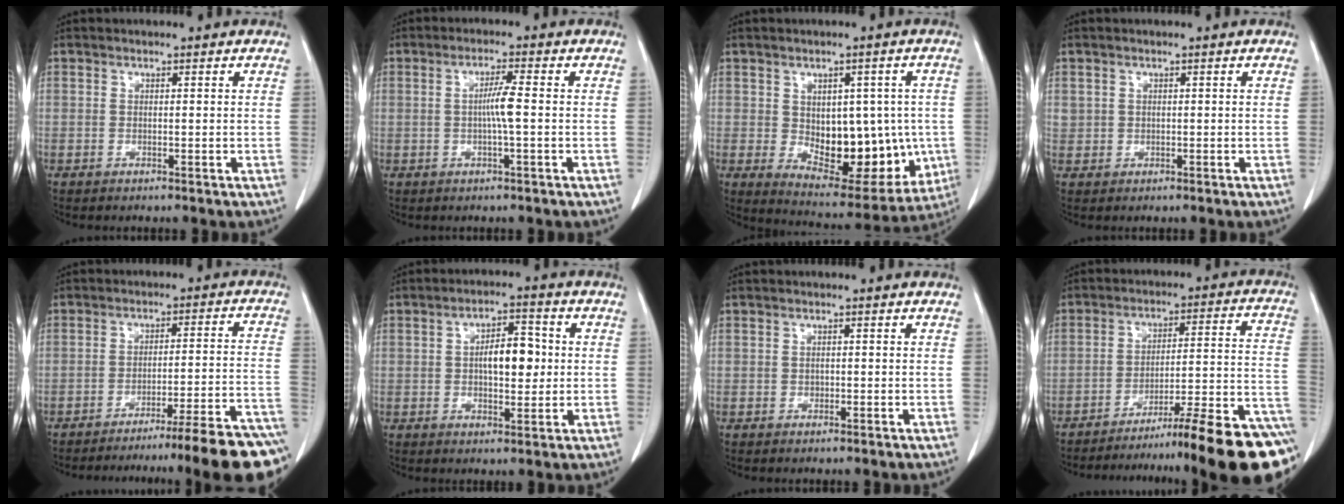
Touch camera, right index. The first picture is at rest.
{"total": 3.6, "force": [-0.2, -0.2, 3.6], "torque": [-0.067, 0.000, -0.004]}
{"total": 15.6, "force": [-1.2, 8.8, 12.8], "torque": [-0.172, 0.006, 0.012]}
{"total": 1.3, "force": [0.3, 1.2, 0.2], "torque": [0.003, 0.007, 0.006]}
{"total": 19.7, "force": [-16.8, -1.1, 10.2], "torque": [-0.047, 0.004, -0.222]}
{"total": 7.0, "force": [0.4, 2.9, 6.3], "torque": [-0.104, 0.012, 0.005]}
{"total": 0.5, "force": [-0.2, 0.5, 0.2], "torque": [-0.001, 0.003, -0.004]}
{"total": 22.6, "force": [-17.3, -0.1, 14.6], "torque": [-0.102, 0.011, -0.249]}